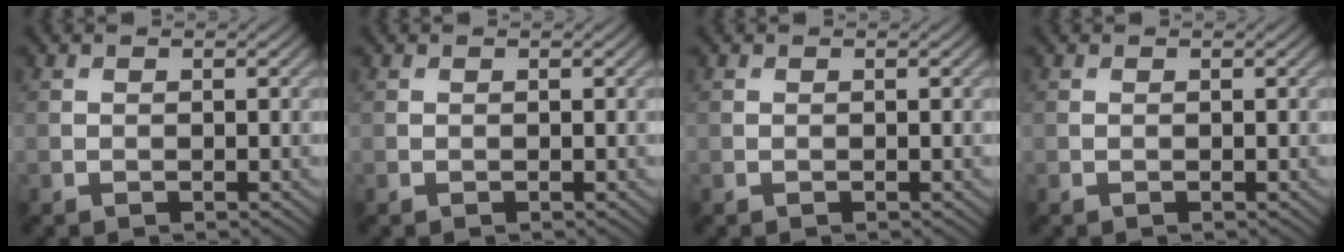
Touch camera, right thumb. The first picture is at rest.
{"total": 0.0}
{"total": 0.0}
{"total": 0.0}